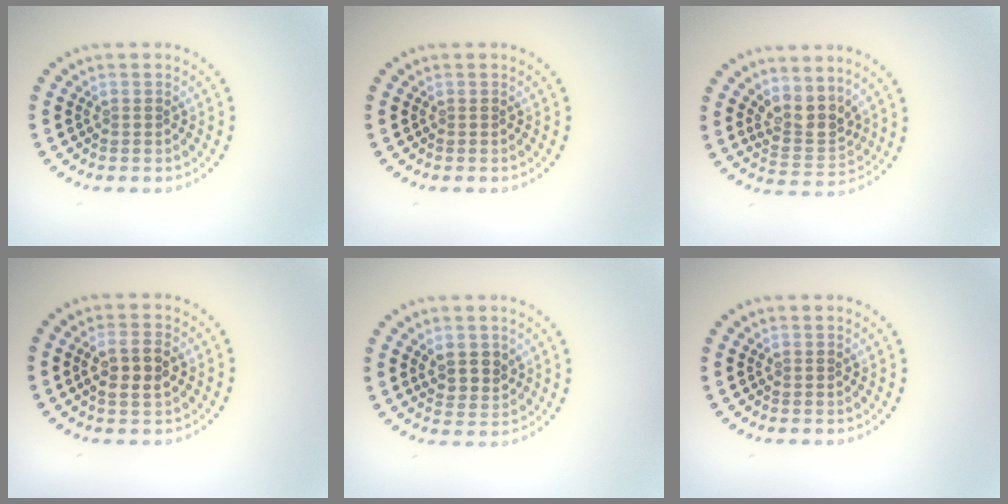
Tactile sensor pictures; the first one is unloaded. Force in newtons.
{"total": 0.0}
{"total": 3.2, "press": 2.5, "slide": 2.0}
{"total": 2.8, "press": 2.8, "slide": 0.6}
{"total": 2.5, "press": 2.3, "slide": 0.8}
{"total": 0.0}